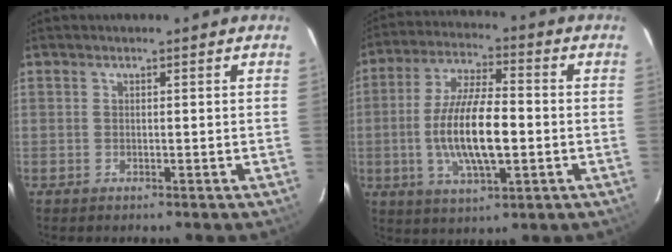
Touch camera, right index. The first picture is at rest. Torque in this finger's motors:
{"motor_torque": [1.17, -0.56, 1.05, 0.21]}